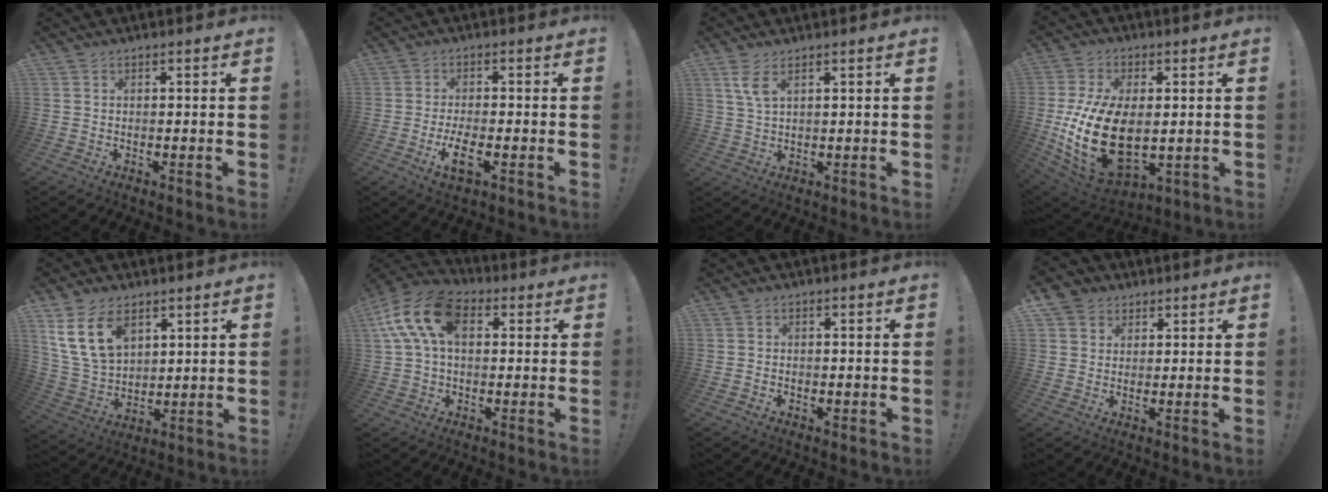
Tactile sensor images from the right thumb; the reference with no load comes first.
{"total": 6.1, "force": [-2.3, 1.9, 5.3], "torque": [-0.114, -0.004, -0.040]}
{"total": 5.0, "force": [2.6, 1.8, 4.0], "torque": [-0.074, -0.007, 0.046]}
{"total": 23.7, "force": [-2.0, 14.0, 19.0], "torque": [-0.375, -0.003, -0.018]}
{"total": 14.2, "force": [7.2, 9.0, 8.3], "torque": [-0.177, -0.027, 0.141]}
{"total": 16.3, "force": [4.4, 10.1, 12.0], "torque": [-0.238, 0.008, 0.081]}
{"total": 1.1, "force": [-0.5, 0.8, 0.6], "torque": [-0.013, 0.005, -0.006]}
{"total": 5.4, "force": [2.8, 4.5, 0.9], "torque": [-0.009, -0.015, 0.053]}